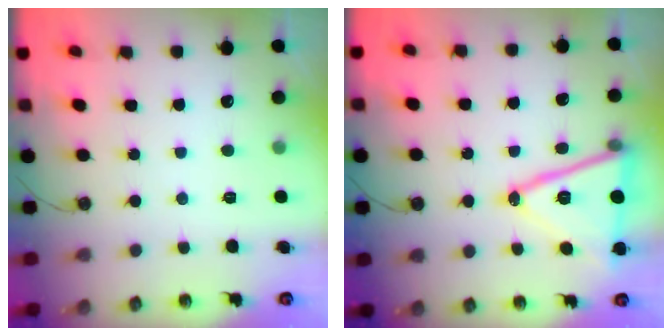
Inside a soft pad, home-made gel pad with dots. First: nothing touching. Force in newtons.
{"total": 17.8, "press": 17.4, "slide": 3.5}